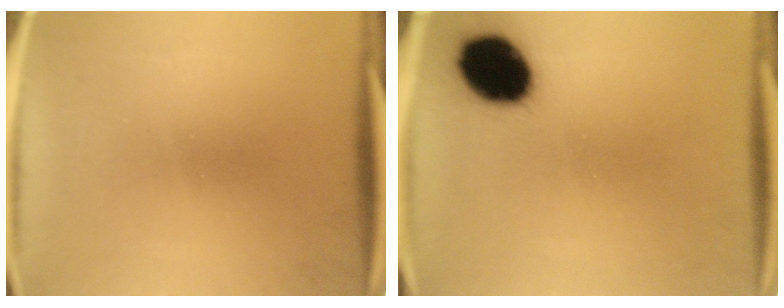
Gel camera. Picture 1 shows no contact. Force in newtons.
{"total": 14.5}